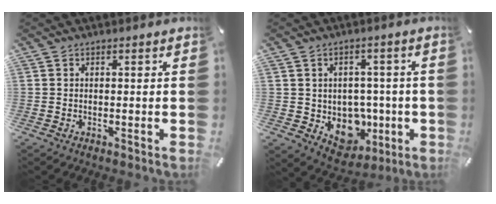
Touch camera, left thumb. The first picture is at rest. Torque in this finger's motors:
{"motor_torque": [0.81, 0.86, 0.38, -0.22, 0.06]}